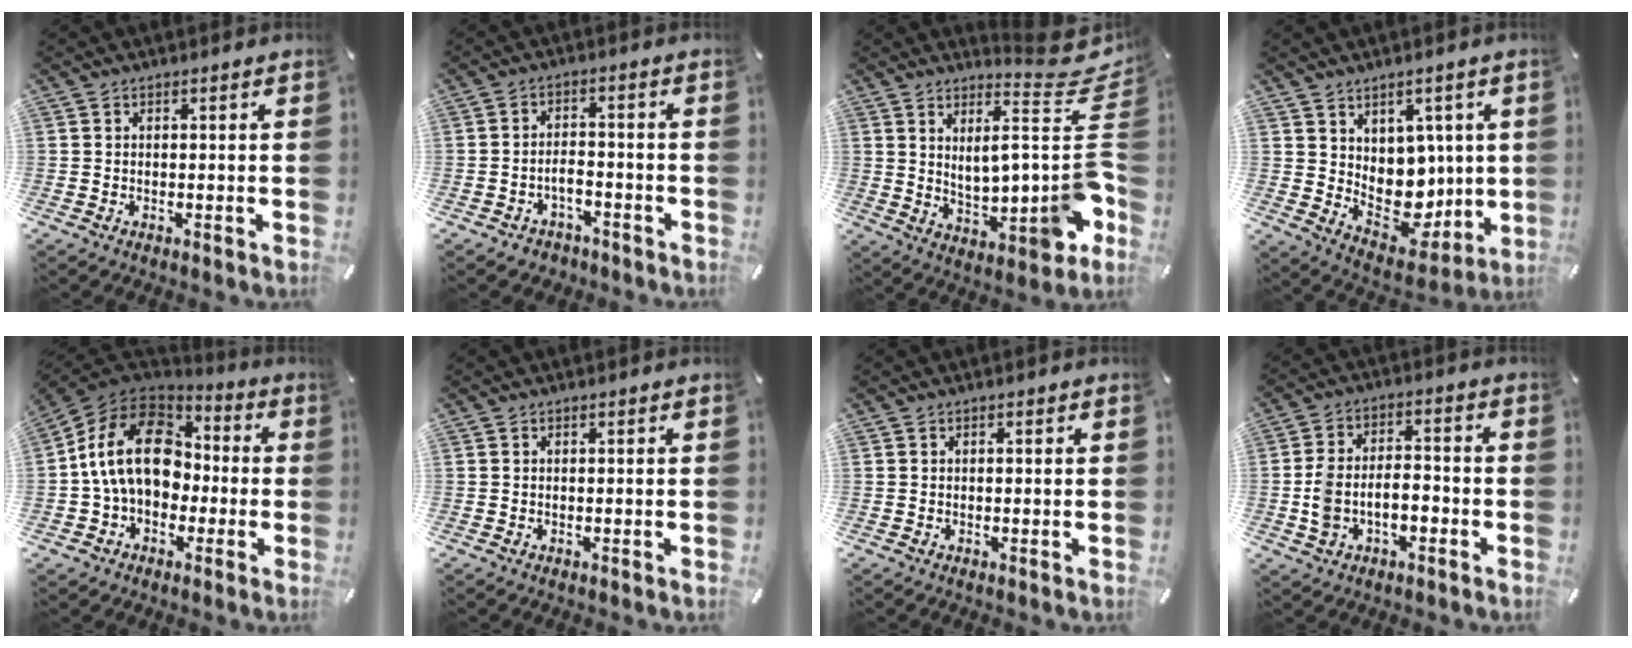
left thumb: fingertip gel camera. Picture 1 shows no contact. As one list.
[{"total": 3.8, "force": [-2.2, 2.4, 1.9], "torque": [-0.041, 0.006, -0.043]}, {"total": 17.6, "force": [5.3, 5.7, 15.8], "torque": [-0.184, -0.086, 0.081]}, {"total": 9.4, "force": [3.1, 8.2, 3.2], "torque": [-0.035, -0.051, 0.070]}, {"total": 18.1, "force": [0.7, 13.9, 11.6], "torque": [-0.239, 0.021, 0.013]}, {"total": 0.0}, {"total": 0.0}, {"total": 8.1, "force": [-2.8, 5.1, 5.7], "torque": [-0.105, 0.018, -0.048]}]